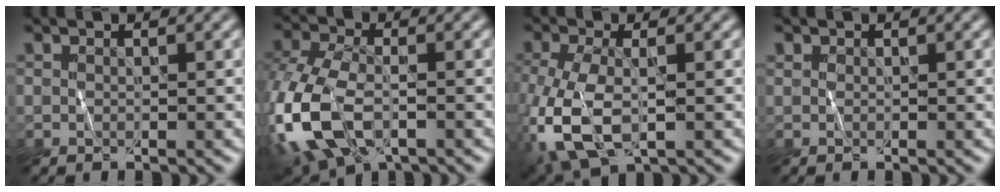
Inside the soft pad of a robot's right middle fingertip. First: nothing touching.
{"total": 10.9, "force": [-4.3, 6.3, 7.8], "torque": [-0.193, -0.030, -0.079]}
{"total": 7.9, "force": [-1.8, 4.2, 6.4], "torque": [-0.168, -0.019, -0.038]}
{"total": 0.0}